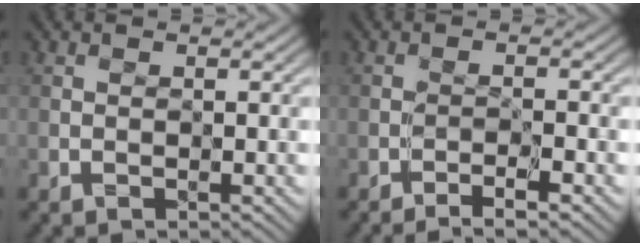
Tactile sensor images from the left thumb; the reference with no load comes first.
{"total": 2.8, "force": [-2.1, -0.1, 2.0], "torque": [-0.038, 0.008, -0.036]}